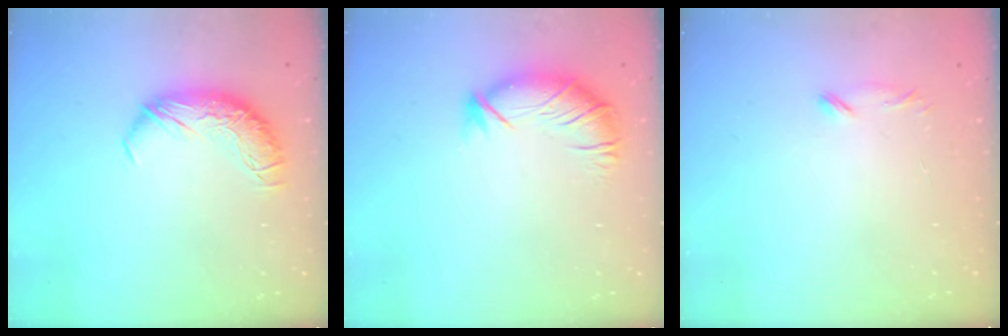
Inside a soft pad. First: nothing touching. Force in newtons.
{"total": 2.7, "press": 2.0, "slide": 1.8}
{"total": 7.2, "press": 7.2, "slide": 0.7}